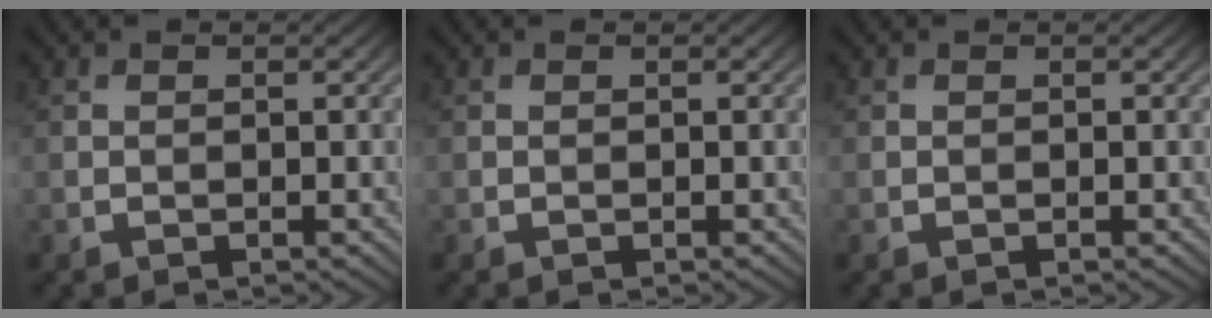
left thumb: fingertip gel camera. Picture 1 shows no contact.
{"total": 0.0}
{"total": 0.0}